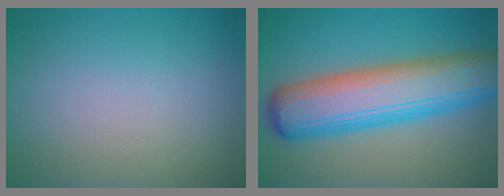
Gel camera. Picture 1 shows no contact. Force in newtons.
{"total": 10.8, "press": 10.8, "slide": 0.5}